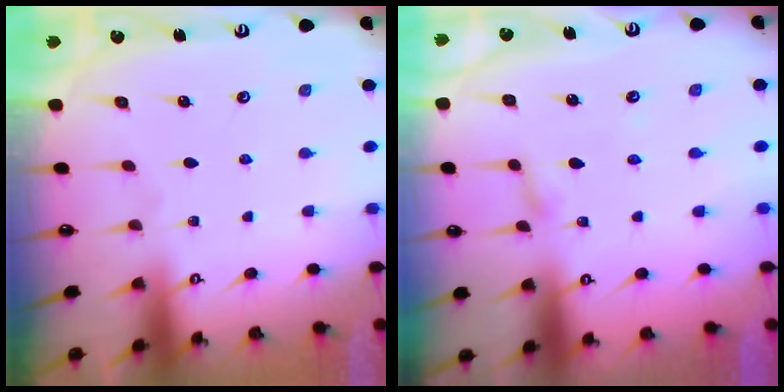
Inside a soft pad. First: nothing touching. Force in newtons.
{"total": 2.0, "press": 2.0, "slide": 0.2}